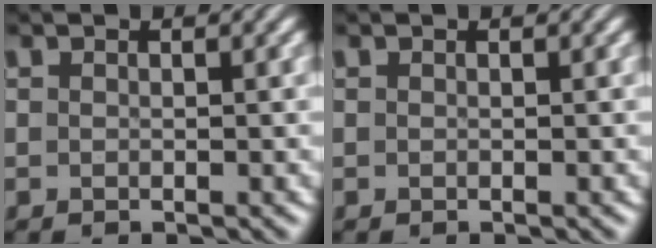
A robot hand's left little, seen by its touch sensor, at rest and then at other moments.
{"total": 0.0}